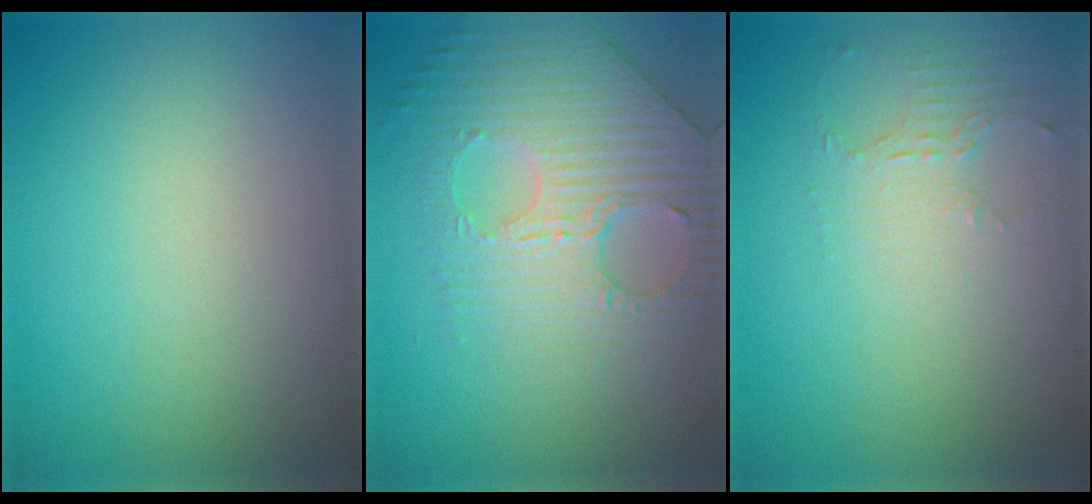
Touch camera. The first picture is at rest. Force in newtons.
{"total": 4.5, "press": 4.4, "slide": 1.0}
{"total": 2.0, "press": 1.5, "slide": 1.4}